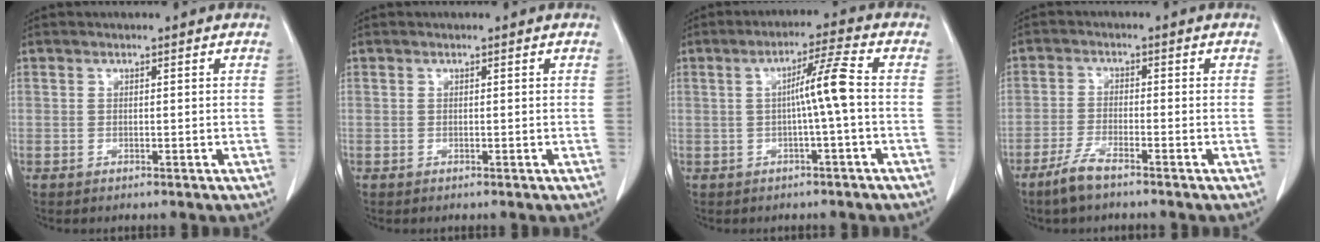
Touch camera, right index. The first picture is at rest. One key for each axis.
{"total": 0.0}
{"total": 5.7, "fx": -0.3, "fy": -0.9, "fz": 5.6, "tx": -0.095, "ty": 0.013, "tz": -0.004}
{"total": 4.1, "fx": -3.2, "fy": 0.5, "fz": 2.6, "tx": -0.059, "ty": -0.005, "tz": -0.065}